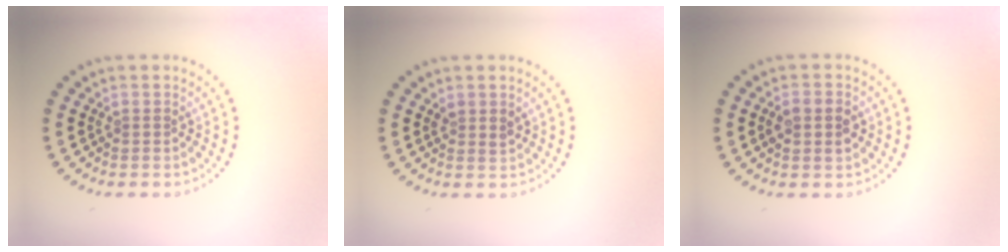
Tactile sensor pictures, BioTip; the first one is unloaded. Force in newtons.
{"total": 1.0, "press": 0.9, "slide": 0.5}
{"total": 2.4, "press": 2.4, "slide": 0.2}